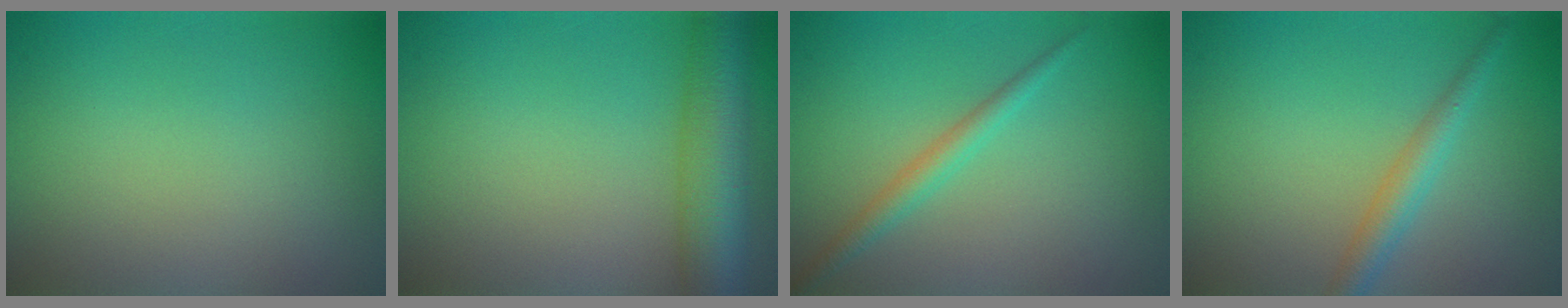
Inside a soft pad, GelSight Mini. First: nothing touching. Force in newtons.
{"total": 7.8, "press": 7.8, "slide": 0.3}
{"total": 1.9, "press": 1.9, "slide": 0.1}
{"total": 2.6, "press": 2.6, "slide": 0.0}